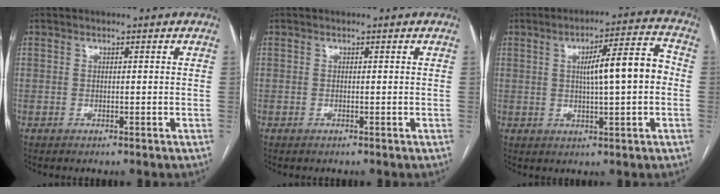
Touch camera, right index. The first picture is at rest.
{"total": 0.0}
{"total": 9.7, "force": [0.4, 1.2, 9.6], "torque": [-0.144, 0.025, 0.007]}